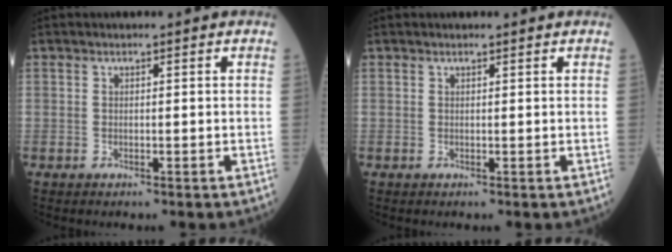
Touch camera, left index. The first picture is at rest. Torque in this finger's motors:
{"motor_torque": [0.13, 0.07, -0.06, -0.02]}